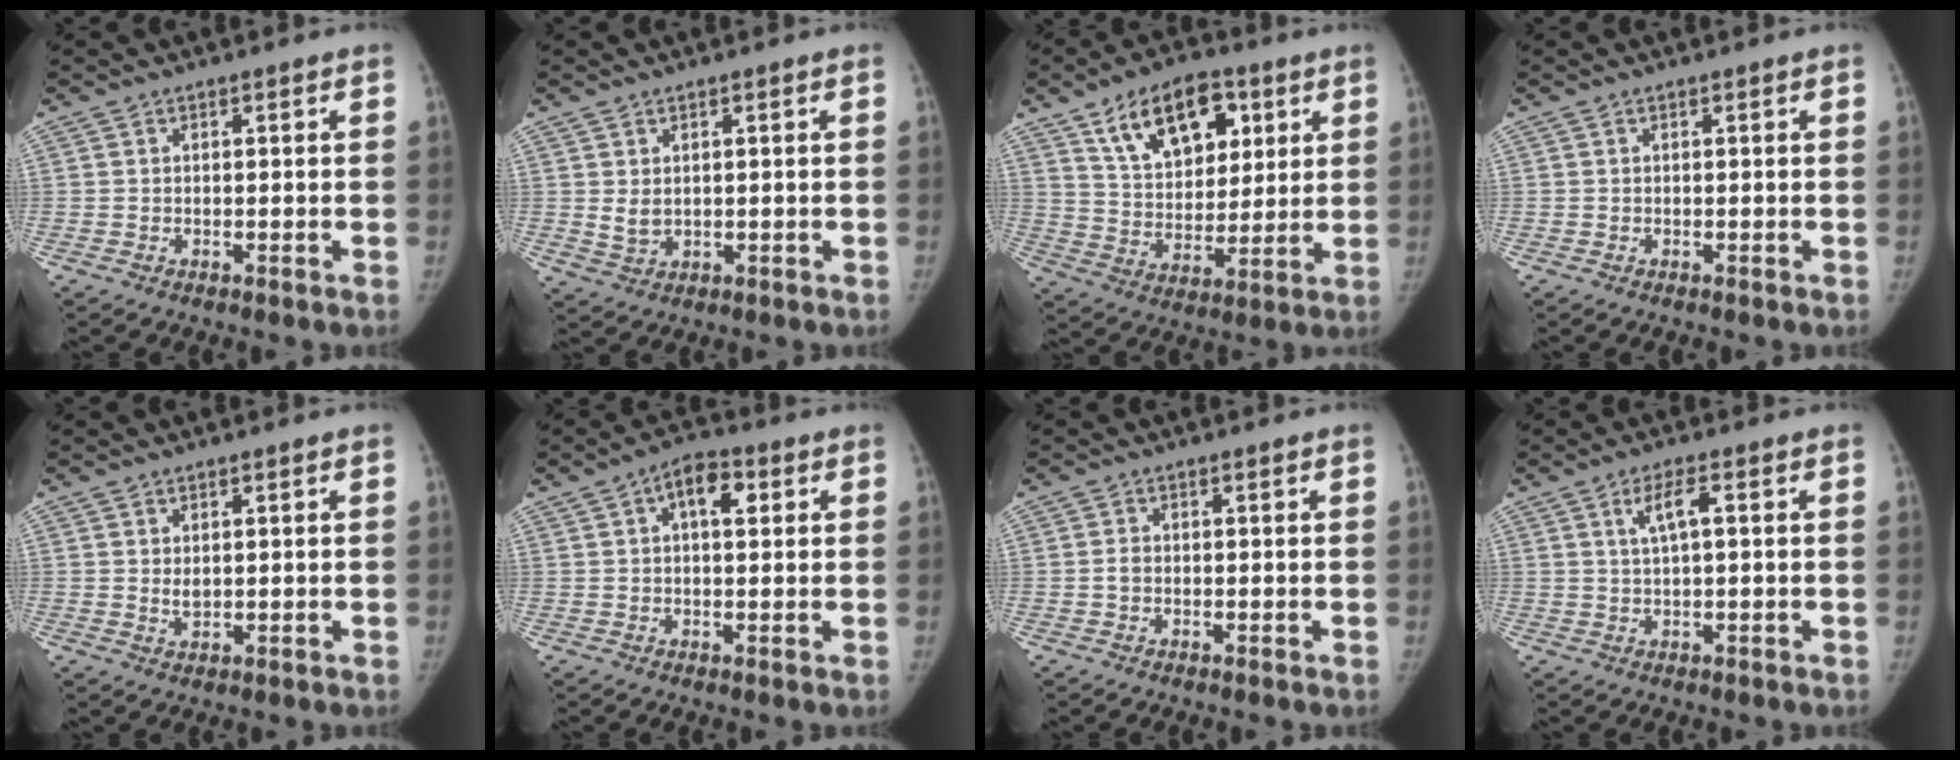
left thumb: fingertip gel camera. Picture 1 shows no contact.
{"total": 2.6, "force": [0.5, 2.0, 1.6], "torque": [-0.024, -0.011, 0.020]}
{"total": 16.0, "force": [7.9, 9.5, 10.2], "torque": [-0.118, -0.028, 0.139]}
{"total": 0.0}
{"total": 1.8, "force": [0.5, 1.1, 1.3], "torque": [-0.018, -0.007, 0.012]}
{"total": 6.1, "force": [2.0, 3.2, 4.8], "torque": [-0.059, 0.008, 0.025]}
{"total": 1.0, "force": [-0.2, 0.8, 0.6], "torque": [-0.007, 0.002, -0.006]}
{"total": 4.3, "force": [1.3, 1.1, 4.0], "torque": [-0.081, 0.008, 0.026]}